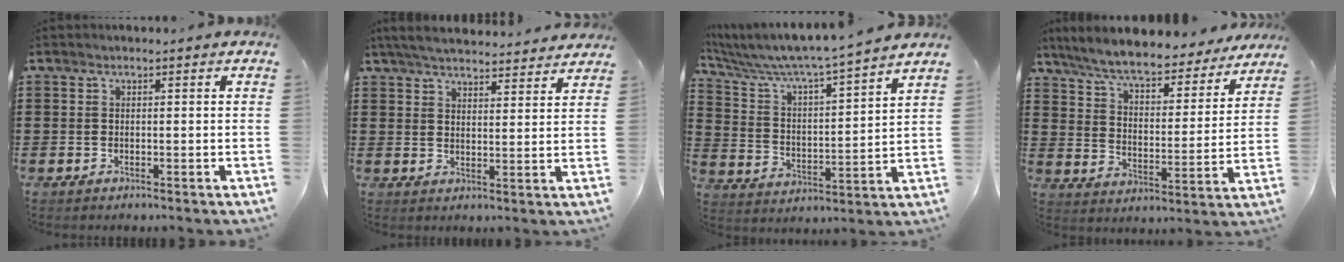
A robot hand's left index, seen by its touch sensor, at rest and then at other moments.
{"total": 5.0, "force": [4.8, 0.3, 1.3], "torque": [-0.042, -0.021, 0.087]}
{"total": 6.1, "force": [5.7, -0.4, 2.2], "torque": [-0.072, -0.047, 0.090]}
{"total": 7.9, "force": [7.2, 0.7, 3.3], "torque": [-0.094, -0.041, 0.123]}